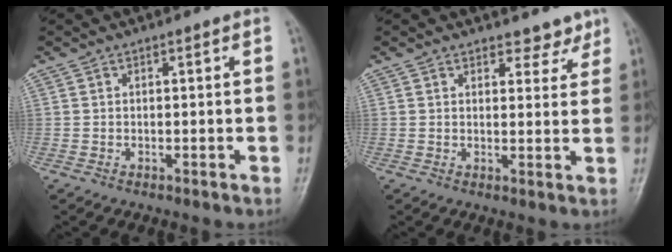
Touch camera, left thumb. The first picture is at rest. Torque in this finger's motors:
{"motor_torque": [-0.12, 0.01, -0.31, -0.12, -0.03]}